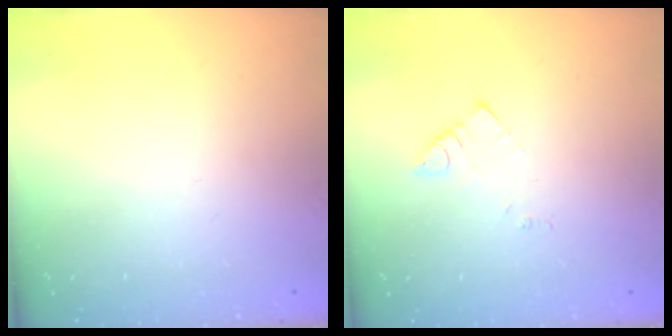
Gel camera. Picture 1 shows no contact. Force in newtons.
{"total": 1.7, "press": 1.6, "slide": 0.3}